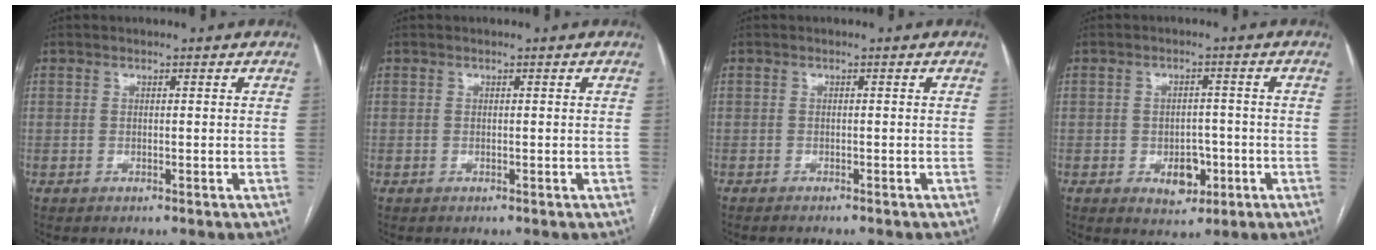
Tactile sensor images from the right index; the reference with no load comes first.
{"total": 0.0}
{"total": 2.6, "force": [-2.3, 0.6, 0.9], "torque": [-0.010, -0.004, -0.026]}
{"total": 5.2, "force": [-1.9, 3.3, 3.5], "torque": [-0.044, 0.006, -0.018]}